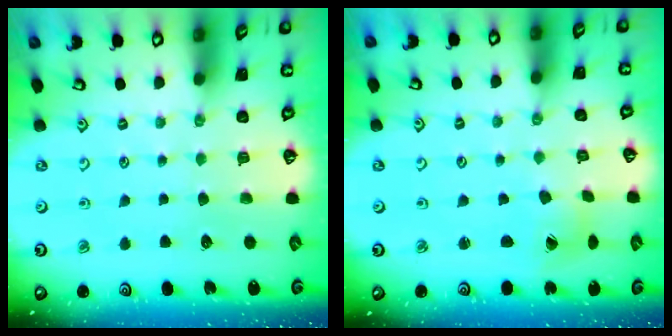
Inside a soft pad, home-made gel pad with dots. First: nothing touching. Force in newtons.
{"total": 3.0, "press": 3.0, "slide": 0.4}